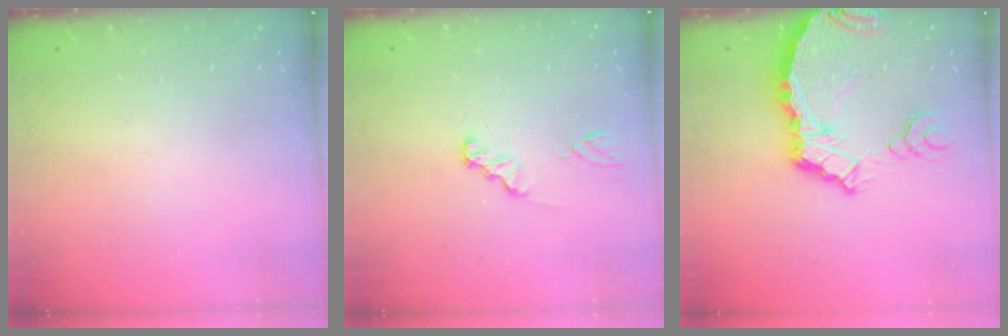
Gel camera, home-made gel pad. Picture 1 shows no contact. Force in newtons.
{"total": 1.2, "press": 1.2, "slide": 0.1}
{"total": 10.4, "press": 10.3, "slide": 1.2}